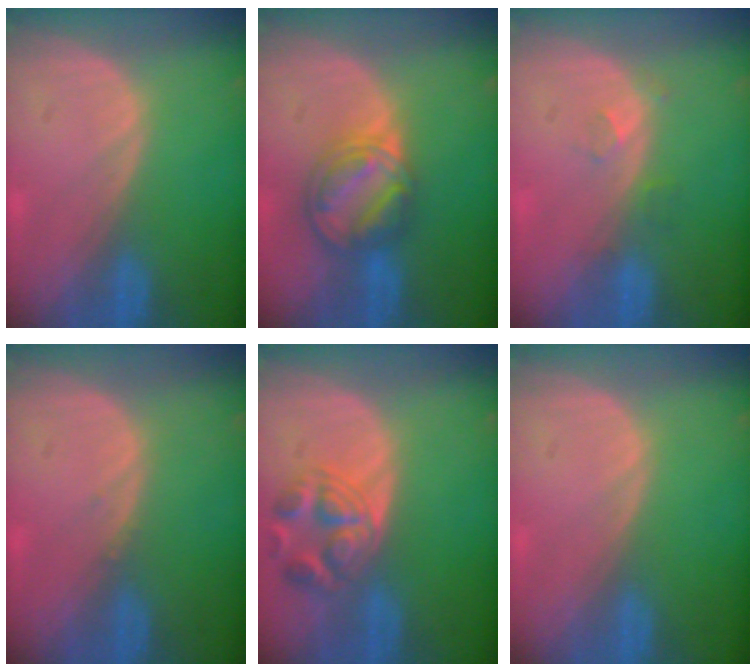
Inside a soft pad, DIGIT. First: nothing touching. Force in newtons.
{"total": 8.0, "press": 6.9, "slide": 4.0}
{"total": 2.3, "press": 2.0, "slide": 1.1}
{"total": 0.5, "press": 0.5, "slide": 0.2}
{"total": 6.0, "press": 6.0, "slide": 0.4}
{"total": 0.0}